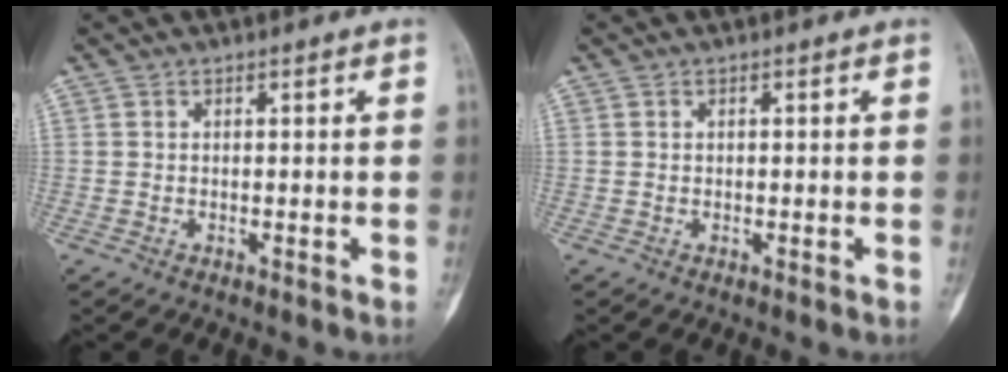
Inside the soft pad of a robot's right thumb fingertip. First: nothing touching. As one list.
[{"total": 0.0}]